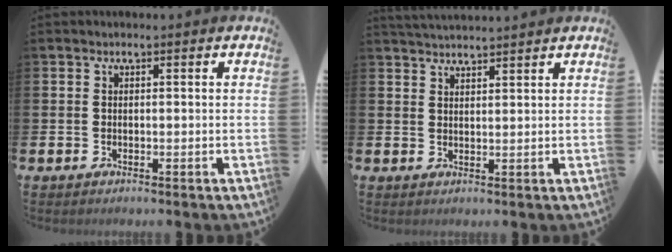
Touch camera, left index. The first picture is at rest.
{"total": 3.0, "force": [3.0, 0.1, 0.2], "torque": [-0.007, -0.013, 0.054]}